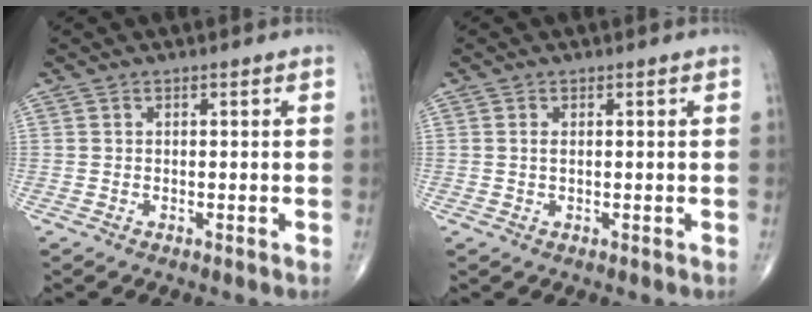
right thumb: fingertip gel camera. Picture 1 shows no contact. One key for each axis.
{"total": 0.9, "fx": 0.1, "fy": 0.3, "fz": 0.8, "tx": -0.018, "ty": -0.001, "tz": 0.002}